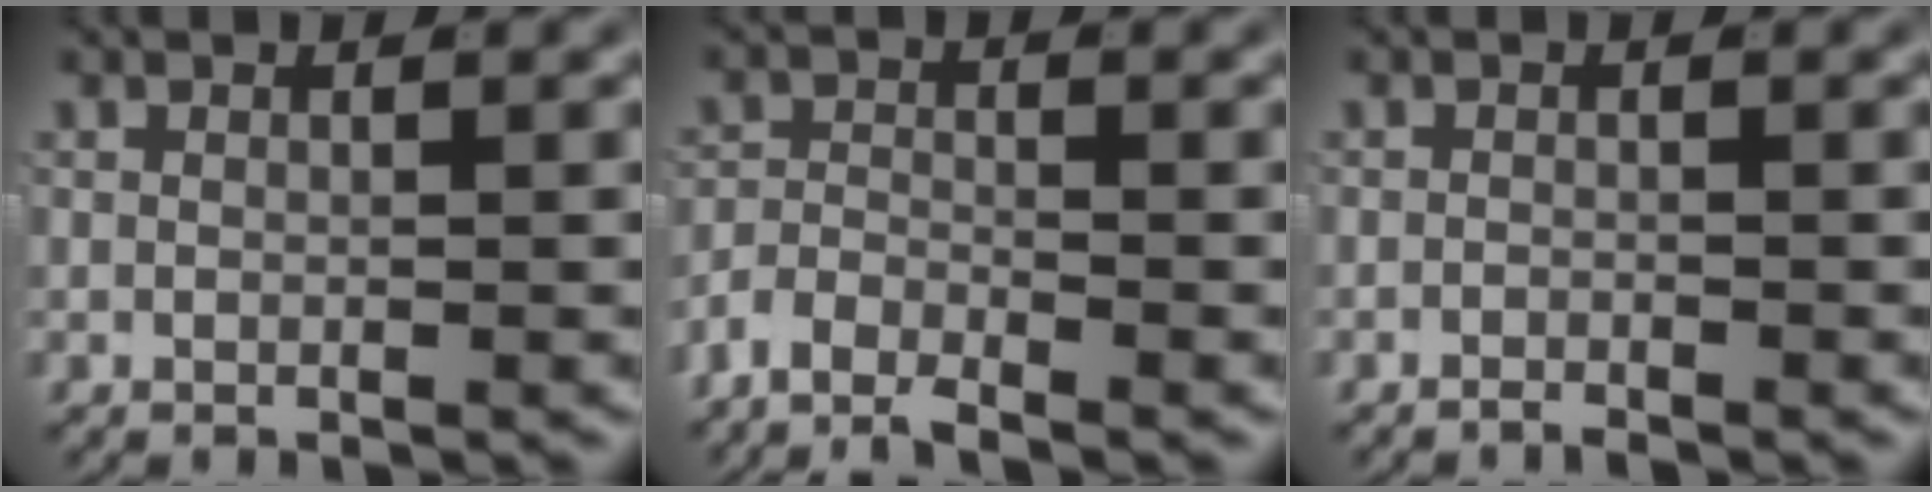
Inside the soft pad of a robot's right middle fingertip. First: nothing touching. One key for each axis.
{"total": 3.4, "fx": -2.9, "fy": 1.1, "fz": 1.6, "tx": -0.024, "ty": -0.003, "tz": -0.056}
{"total": 1.2, "fx": -1.2, "fy": 0.1, "fz": 0.2, "tx": -0.003, "ty": -0.003, "tz": -0.022}